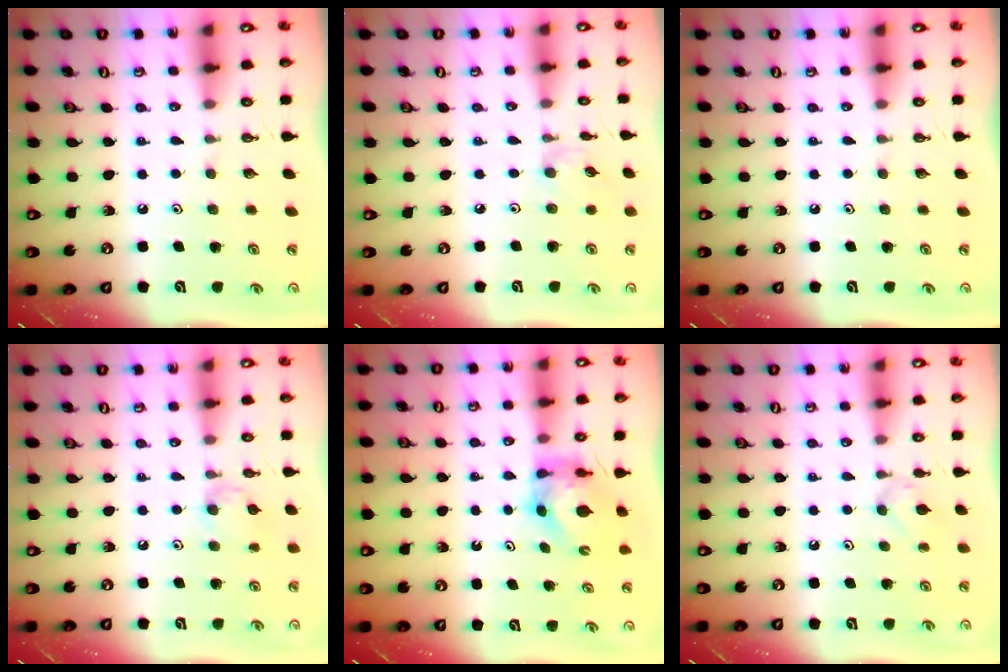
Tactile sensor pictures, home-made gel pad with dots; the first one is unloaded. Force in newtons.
{"total": 1.3, "press": 1.2, "slide": 0.4}
{"total": 0.0}
{"total": 7.7, "press": 7.7, "slide": 0.7}
{"total": 5.6, "press": 5.6, "slide": 0.1}
{"total": 2.9, "press": 2.8, "slide": 0.6}